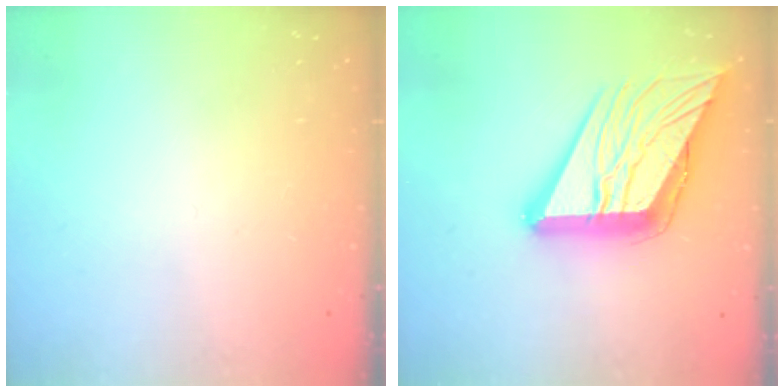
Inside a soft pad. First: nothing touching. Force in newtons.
{"total": 24.2, "press": 24.1, "slide": 2.8}